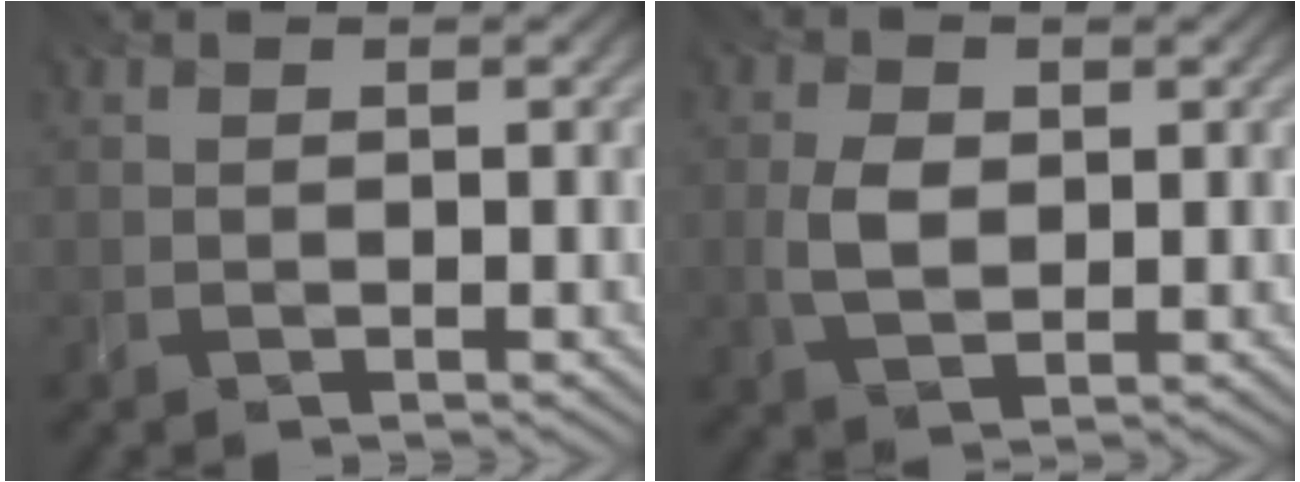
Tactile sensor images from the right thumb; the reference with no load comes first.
{"total": 3.5, "force": [0.3, 2.4, 2.6], "torque": [-0.064, 0.001, 0.005]}